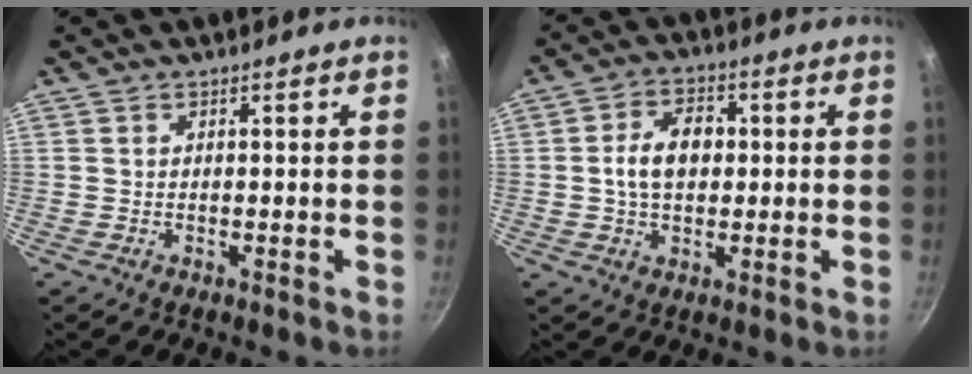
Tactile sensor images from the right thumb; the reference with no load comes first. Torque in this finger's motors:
{"motor_torque": [0.76, 1.57, 0.86, -0.37, 0.05]}